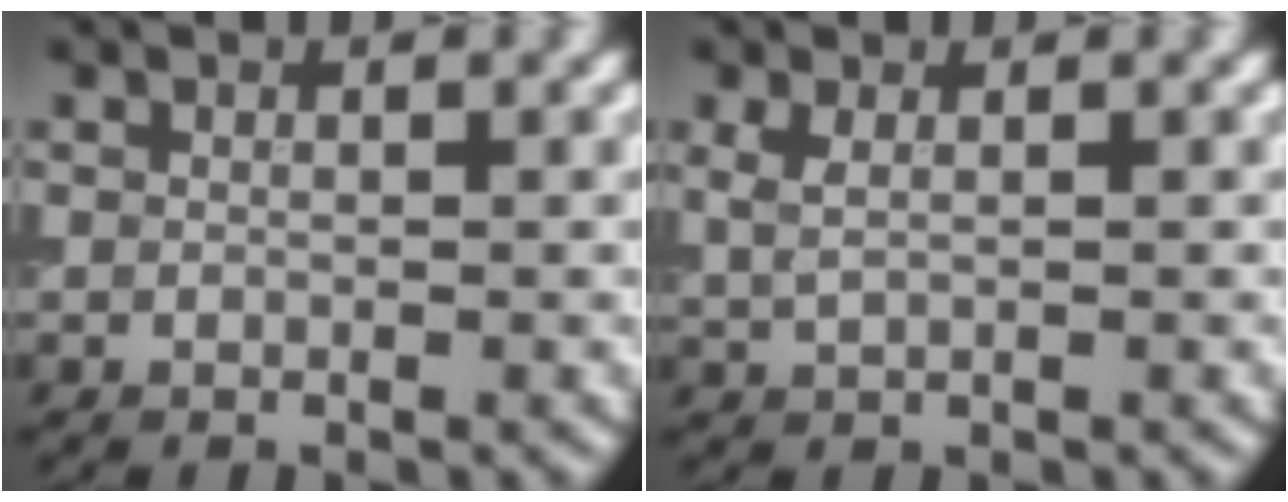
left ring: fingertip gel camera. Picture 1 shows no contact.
{"total": 1.6, "force": [0.8, 0.8, 1.2], "torque": [-0.025, -0.001, 0.018]}